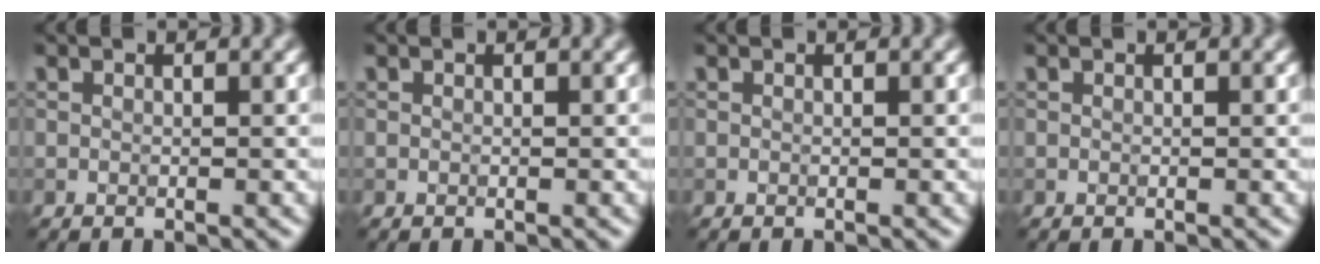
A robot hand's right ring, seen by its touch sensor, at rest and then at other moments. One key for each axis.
{"total": 0.0}
{"total": 0.0}
{"total": 0.0}